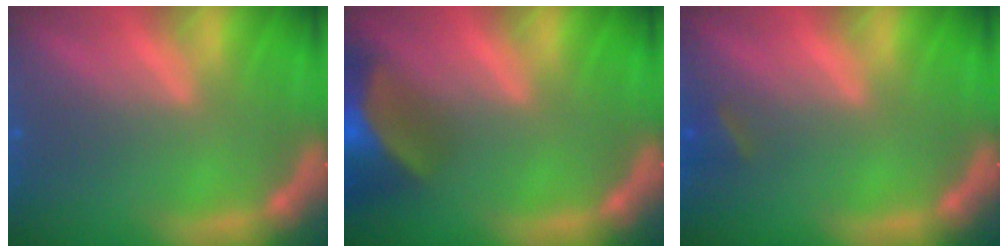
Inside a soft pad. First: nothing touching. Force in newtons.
{"total": 9.0}
{"total": 1.4}